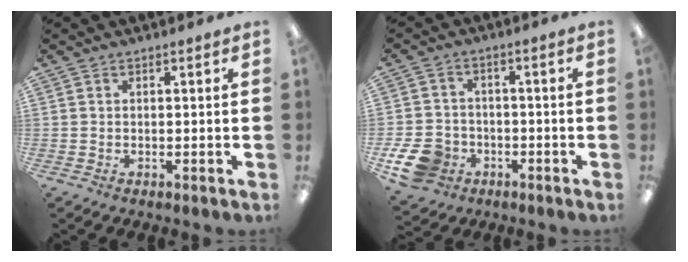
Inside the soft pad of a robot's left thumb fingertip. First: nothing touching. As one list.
[{"total": 10.2, "force": [-4.7, 7.7, 4.8], "torque": [-0.104, 0.030, -0.084]}]